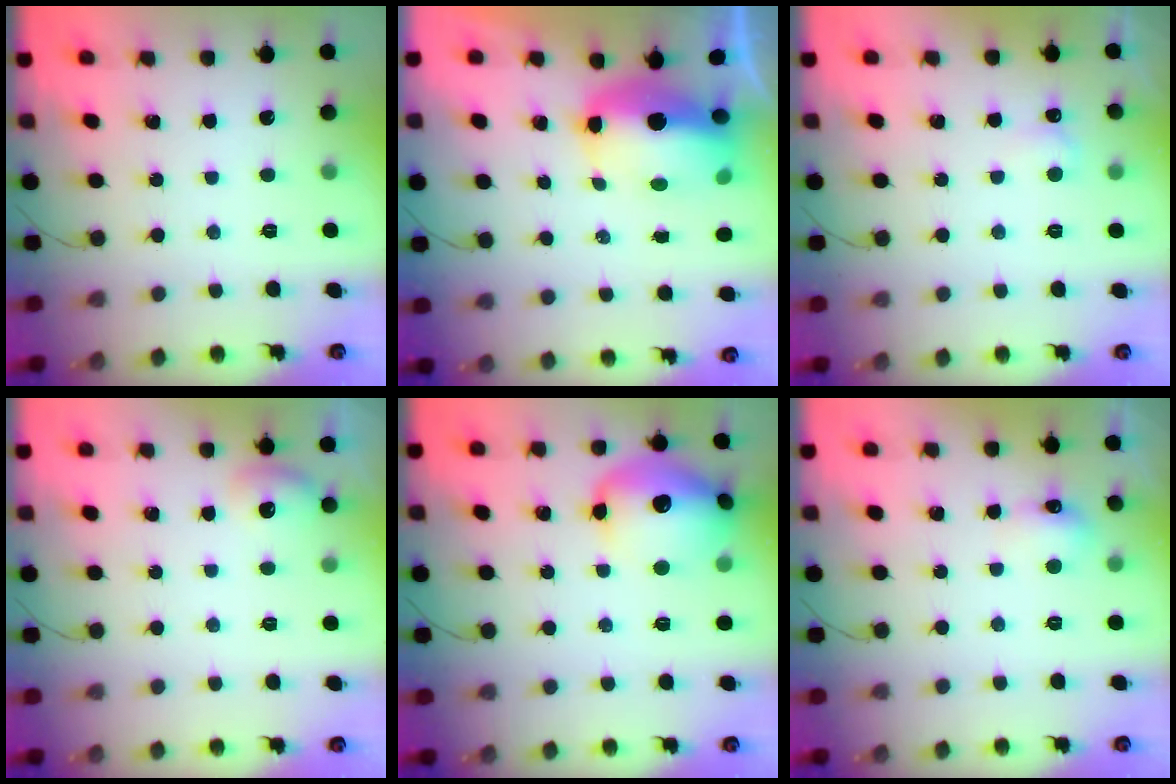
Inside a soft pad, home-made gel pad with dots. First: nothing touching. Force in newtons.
{"total": 9.8, "press": 9.6, "slide": 2.1}
{"total": 3.0, "press": 2.9, "slide": 0.8}
{"total": 6.2, "press": 6.0, "slide": 1.4}
{"total": 16.1, "press": 16.0, "slide": 1.7}
{"total": 5.8, "press": 5.7, "slide": 1.3}